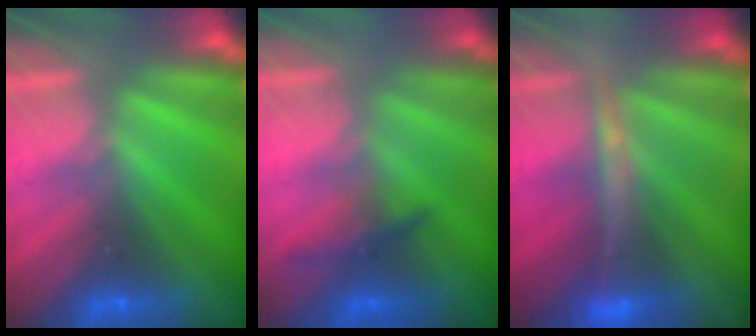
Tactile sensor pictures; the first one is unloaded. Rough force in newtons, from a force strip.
{"total": 1.8}
{"total": 4.5}